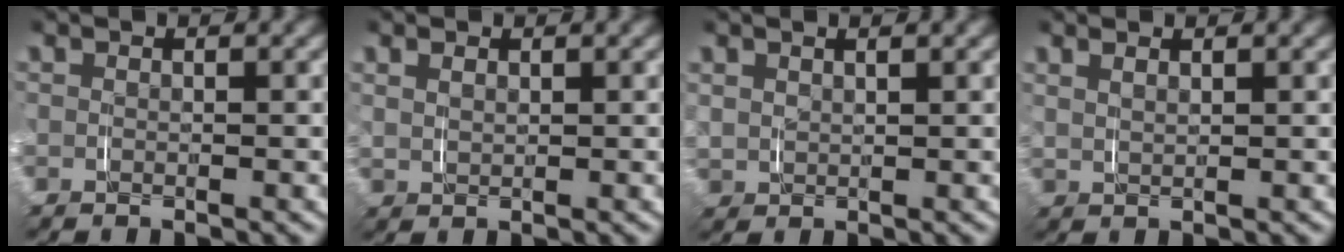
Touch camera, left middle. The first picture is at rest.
{"total": 1.4, "force": [1.0, 0.8, 0.6], "torque": [-0.014, -0.001, 0.024]}
{"total": 2.0, "force": [1.1, 1.5, 0.7], "torque": [-0.031, -0.005, 0.029]}
{"total": 1.5, "force": [1.3, 0.4, 0.7], "torque": [-0.012, 0.003, 0.027]}